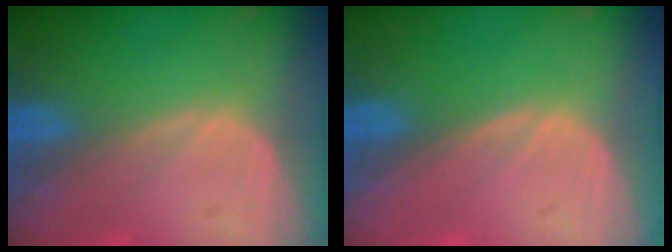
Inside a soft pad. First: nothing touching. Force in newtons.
{"total": 0.0}